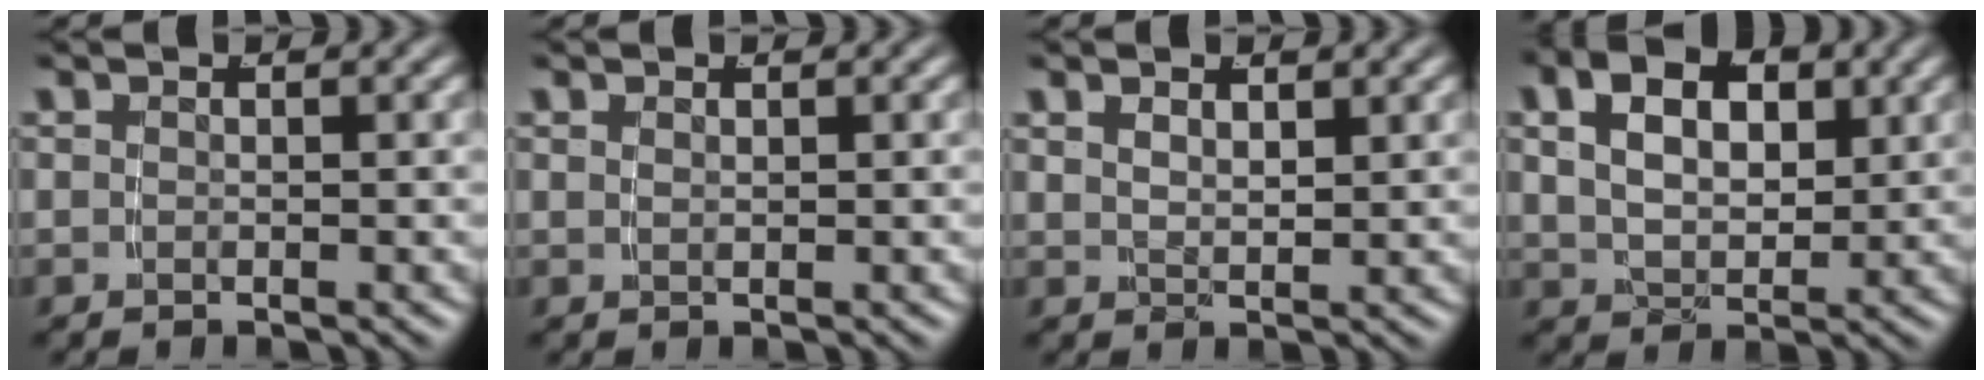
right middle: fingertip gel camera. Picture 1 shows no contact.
{"total": 0.7, "force": [0.4, -0.6, 0.2], "torque": [0.001, -0.003, 0.012]}
{"total": 1.4, "force": [1.0, 0.1, 1.0], "torque": [-0.019, -0.010, 0.029]}
{"total": 6.8, "force": [2.3, 4.6, 4.5], "torque": [-0.069, 0.002, 0.038]}